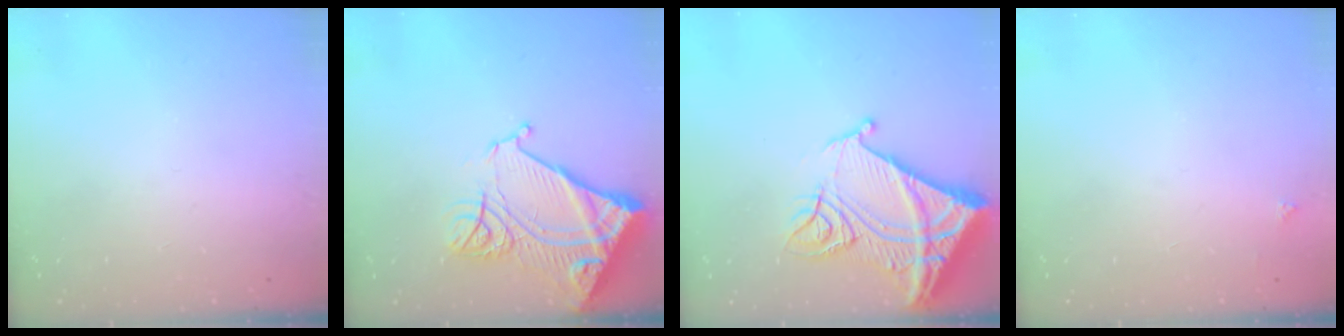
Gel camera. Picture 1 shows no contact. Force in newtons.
{"total": 17.1, "press": 17.0, "slide": 1.9}
{"total": 18.9, "press": 18.7, "slide": 2.3}
{"total": 2.1, "press": 2.1, "slide": 0.3}